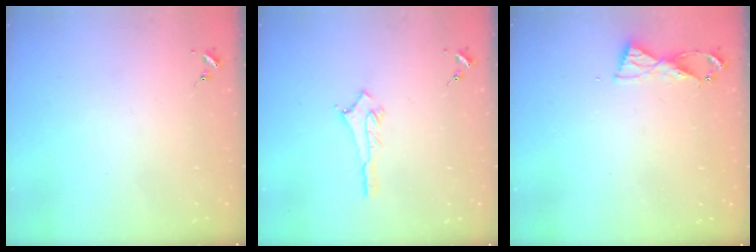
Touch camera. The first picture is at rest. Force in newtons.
{"total": 2.8, "press": 2.8, "slide": 0.4}
{"total": 6.2, "press": 6.2, "slide": 0.7}